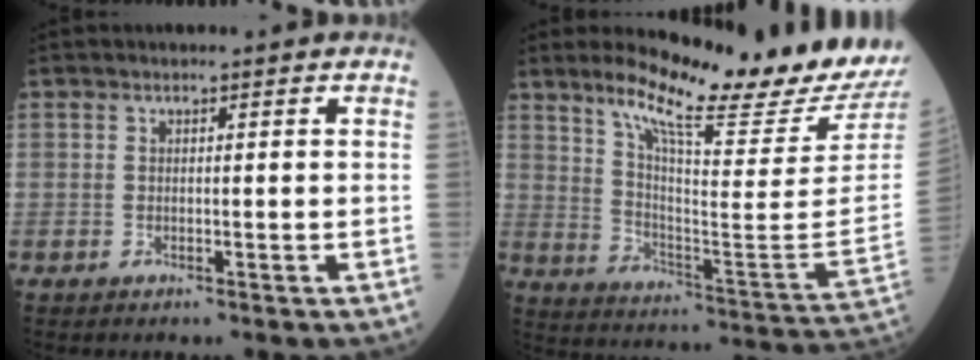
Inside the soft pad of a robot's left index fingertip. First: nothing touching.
{"total": 19.7, "force": [17.4, -1.7, 9.0], "torque": [-0.154, -0.106, 0.249]}